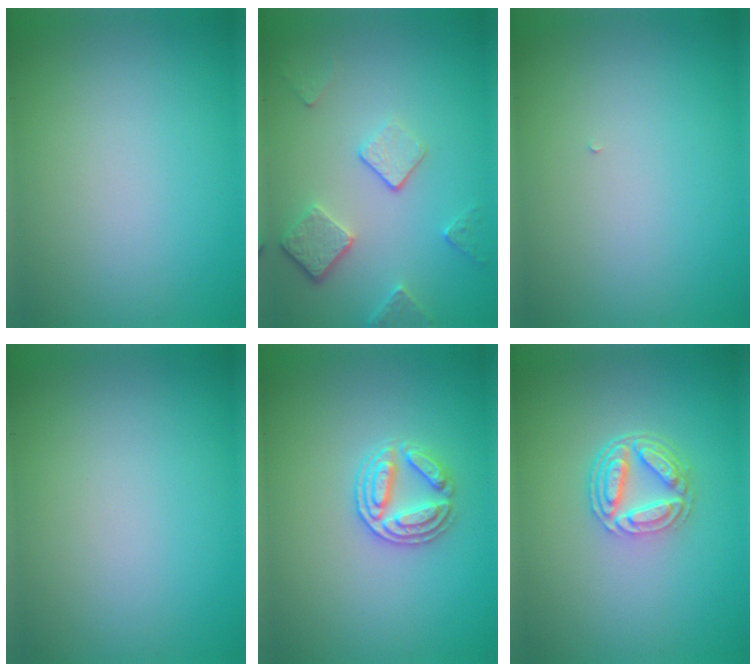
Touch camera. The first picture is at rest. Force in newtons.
{"total": 3.7, "press": 2.9, "slide": 2.4}
{"total": 0.0}
{"total": 0.0}
{"total": 2.9, "press": 2.7, "slide": 1.0}
{"total": 4.5, "press": 3.3, "slide": 3.0}